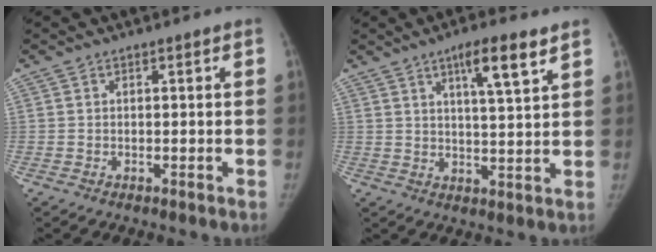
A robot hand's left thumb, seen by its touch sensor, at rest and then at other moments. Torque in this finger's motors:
{"motor_torque": [1.18, 0.49, 0.98, -0.79, 0.32]}